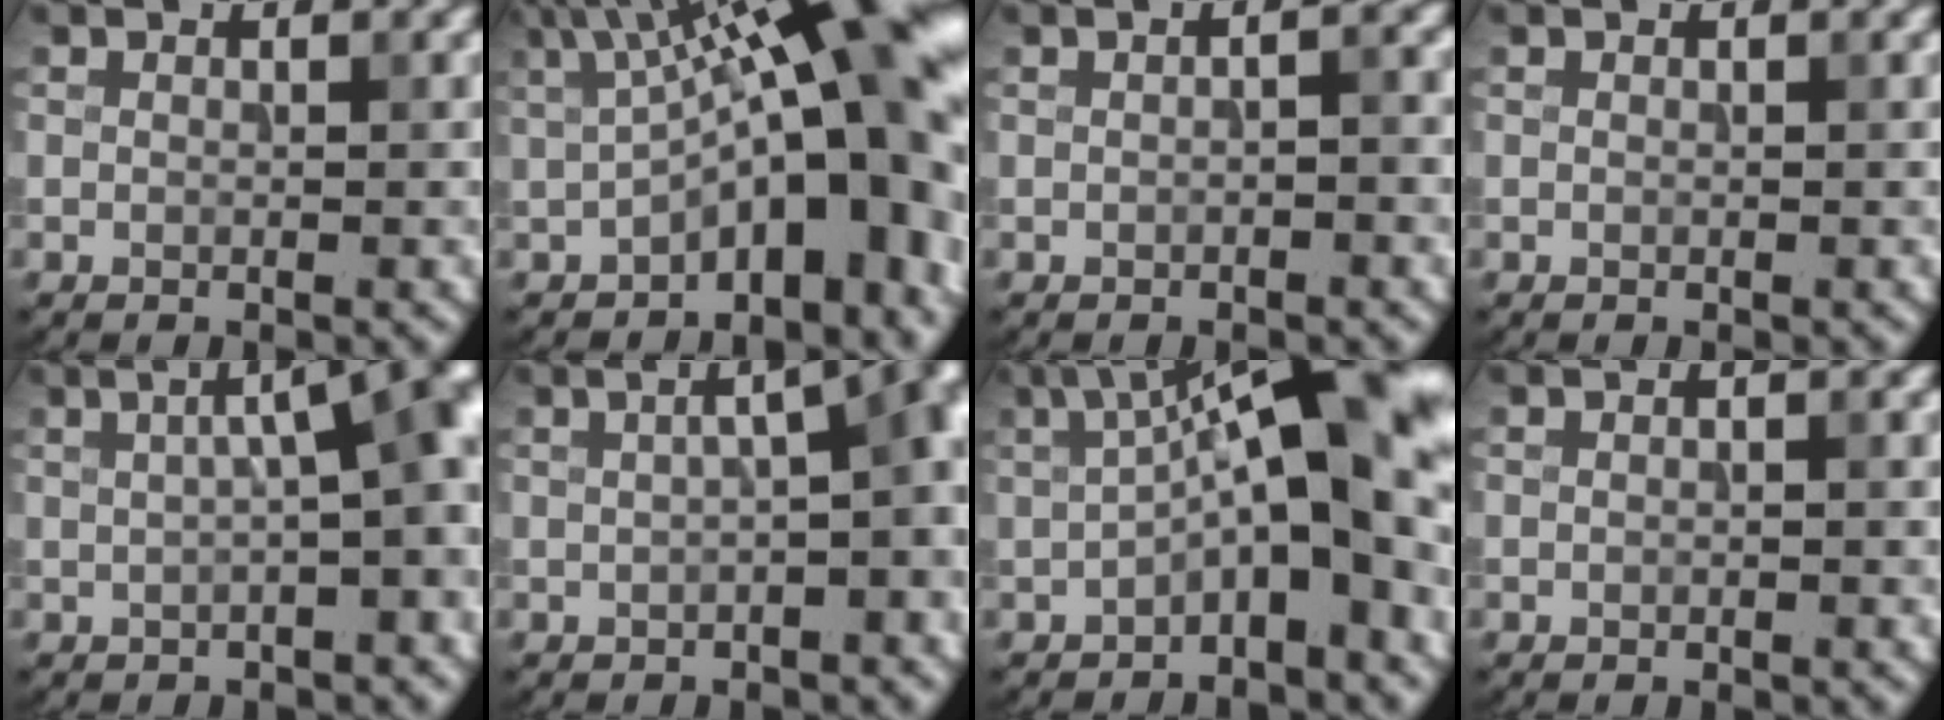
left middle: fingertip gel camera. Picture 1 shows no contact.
{"total": 17.2, "force": [2.1, 6.3, 15.8], "torque": [-0.193, 0.027, 0.043]}
{"total": 1.1, "force": [-0.3, 0.1, 1.0], "torque": [-0.017, 0.005, -0.004]}
{"total": 0.0}
{"total": 7.4, "force": [1.0, 1.6, 7.1], "torque": [-0.085, 0.022, 0.015]}
{"total": 6.1, "force": [0.3, 1.6, 5.9], "torque": [-0.069, 0.017, 0.005]}
{"total": 11.7, "force": [0.8, 3.1, 11.3], "torque": [-0.162, 0.033, 0.003]}
{"total": 0.0}